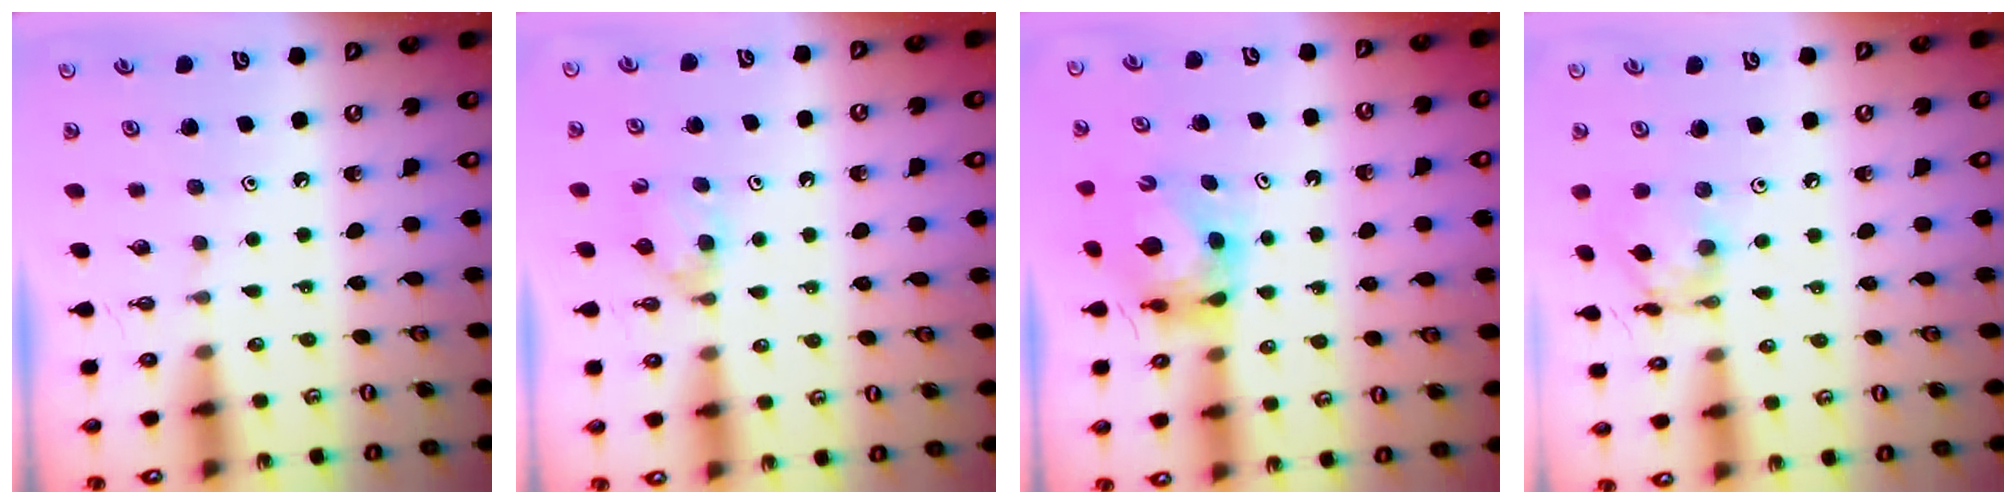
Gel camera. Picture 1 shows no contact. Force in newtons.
{"total": 5.2, "press": 5.1, "slide": 0.7}
{"total": 6.2, "press": 6.2, "slide": 0.6}
{"total": 11.4, "press": 11.3, "slide": 0.9}